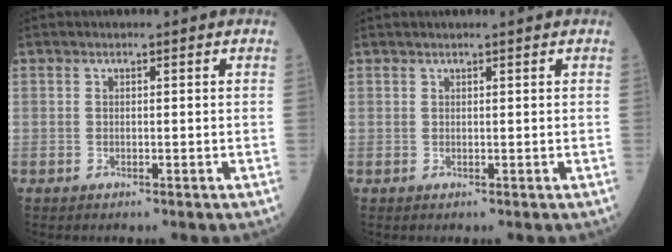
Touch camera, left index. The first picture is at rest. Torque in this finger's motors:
{"motor_torque": [0.42, -0.75, -0.01, -0.01]}